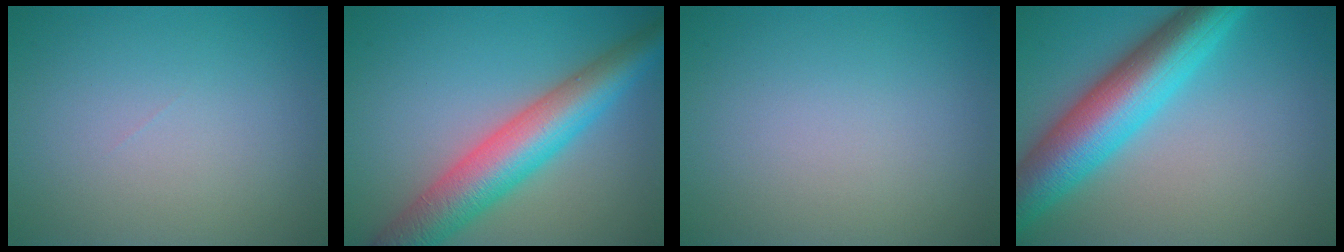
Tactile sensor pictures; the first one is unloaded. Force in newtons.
{"total": 8.1, "press": 8.1, "slide": 0.1}
{"total": 0.0}
{"total": 9.4, "press": 9.4, "slide": 0.1}